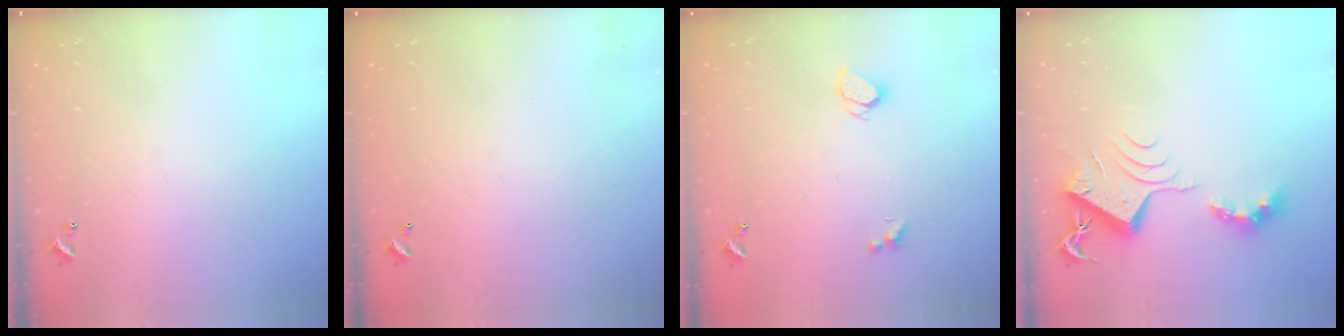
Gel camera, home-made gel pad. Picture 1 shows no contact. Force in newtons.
{"total": 2.8, "press": 2.8, "slide": 0.1}
{"total": 1.9, "press": 1.8, "slide": 0.4}
{"total": 9.4, "press": 9.3, "slide": 1.0}